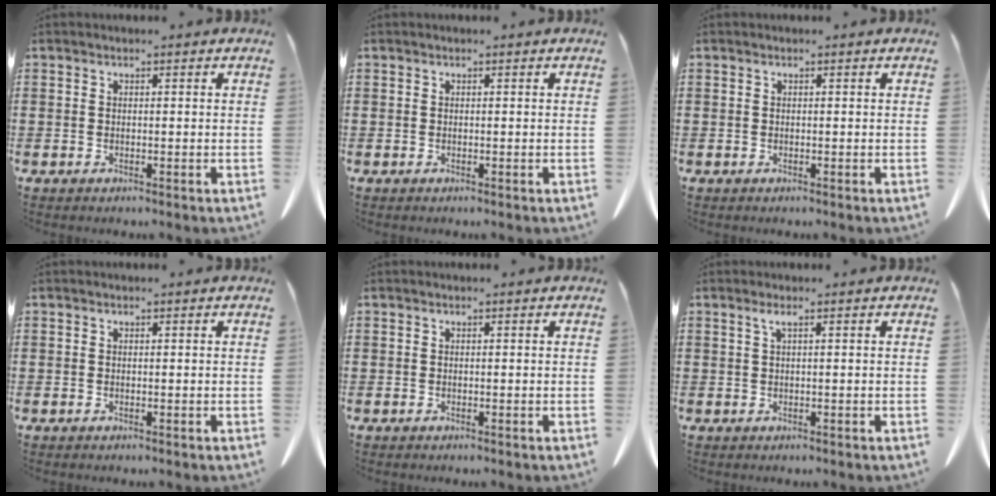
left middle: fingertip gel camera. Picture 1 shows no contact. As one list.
[{"total": 0.0}, {"total": 0.0}, {"total": 0.0}, {"total": 0.0}, {"total": 1.1, "force": [0.4, 0.0, 1.1], "torque": [-0.022, 0.001, 0.006]}]